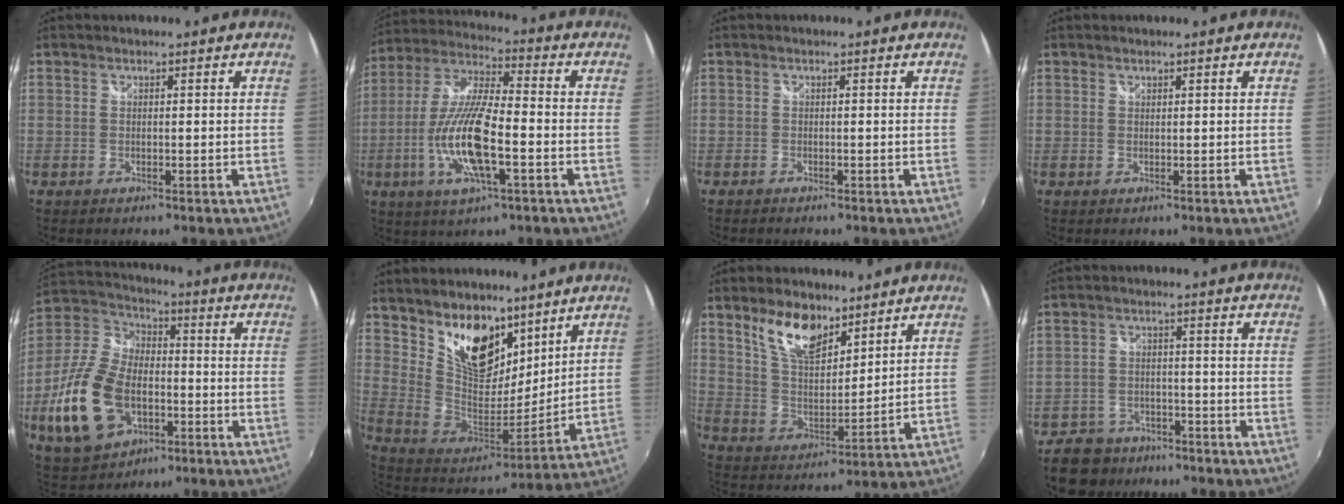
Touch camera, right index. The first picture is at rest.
{"total": 15.6, "force": [-4.6, 4.1, 14.3], "torque": [-0.294, -0.011, -0.088]}
{"total": 0.9, "force": [-0.8, 0.2, 0.1], "torque": [-0.006, -0.005, -0.017]}
{"total": 0.0}
{"total": 19.6, "force": [-6.3, 12.4, 13.9], "torque": [-0.325, -0.004, -0.104]}
{"total": 17.9, "force": [11.5, 9.9, 9.6], "torque": [-0.186, 0.009, 0.221]}
{"total": 11.4, "force": [7.7, 5.2, 6.5], "torque": [-0.116, 0.003, 0.148]}
{"total": 9.3, "force": [-7.1, 5.7, 2.0], "torque": [-0.071, 0.011, -0.110]}